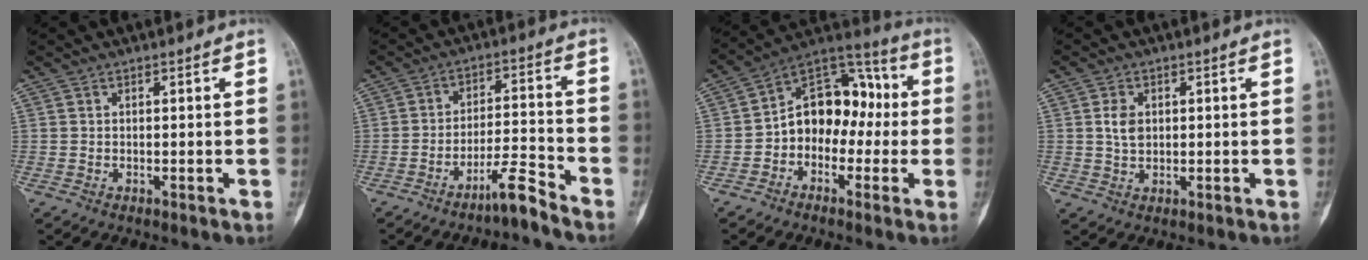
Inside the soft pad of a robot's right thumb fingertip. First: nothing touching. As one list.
[{"total": 6.4, "force": [-5.2, 0.2, 3.6], "torque": [-0.062, 0.052, -0.096]}, {"total": 13.6, "force": [-1.4, 9.8, 9.3], "torque": [-0.097, 0.052, -0.040]}, {"total": 3.5, "force": [0.6, 2.5, 2.4], "torque": [-0.035, 0.000, 0.012]}]